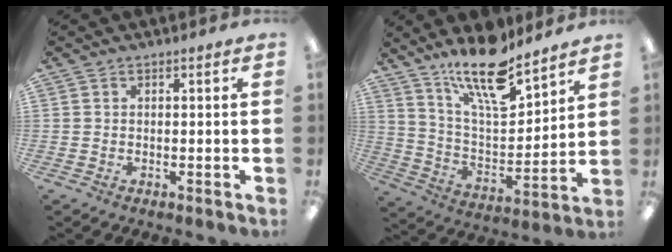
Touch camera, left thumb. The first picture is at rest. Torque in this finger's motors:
{"motor_torque": [0.21, 0.18, 1.40, -1.37, 0.30]}